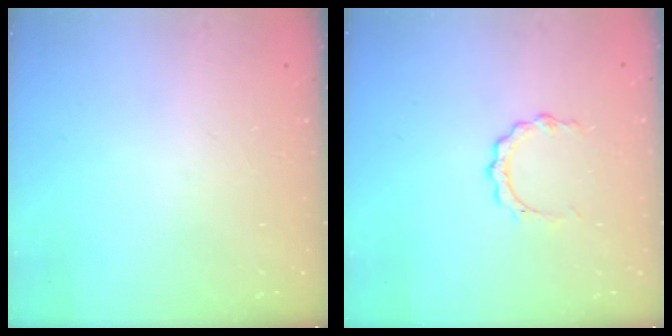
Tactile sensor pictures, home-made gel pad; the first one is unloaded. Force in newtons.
{"total": 4.2, "press": 4.2, "slide": 0.4}